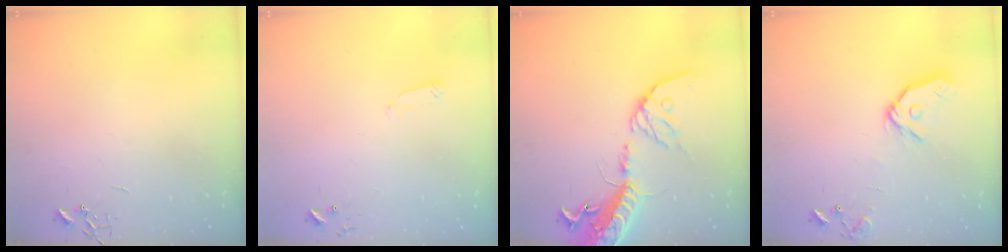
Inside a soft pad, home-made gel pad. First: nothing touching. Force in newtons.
{"total": 2.7, "press": 2.6, "slide": 0.4}
{"total": 20.9, "press": 20.4, "slide": 4.4}
{"total": 13.4, "press": 13.2, "slide": 1.8}